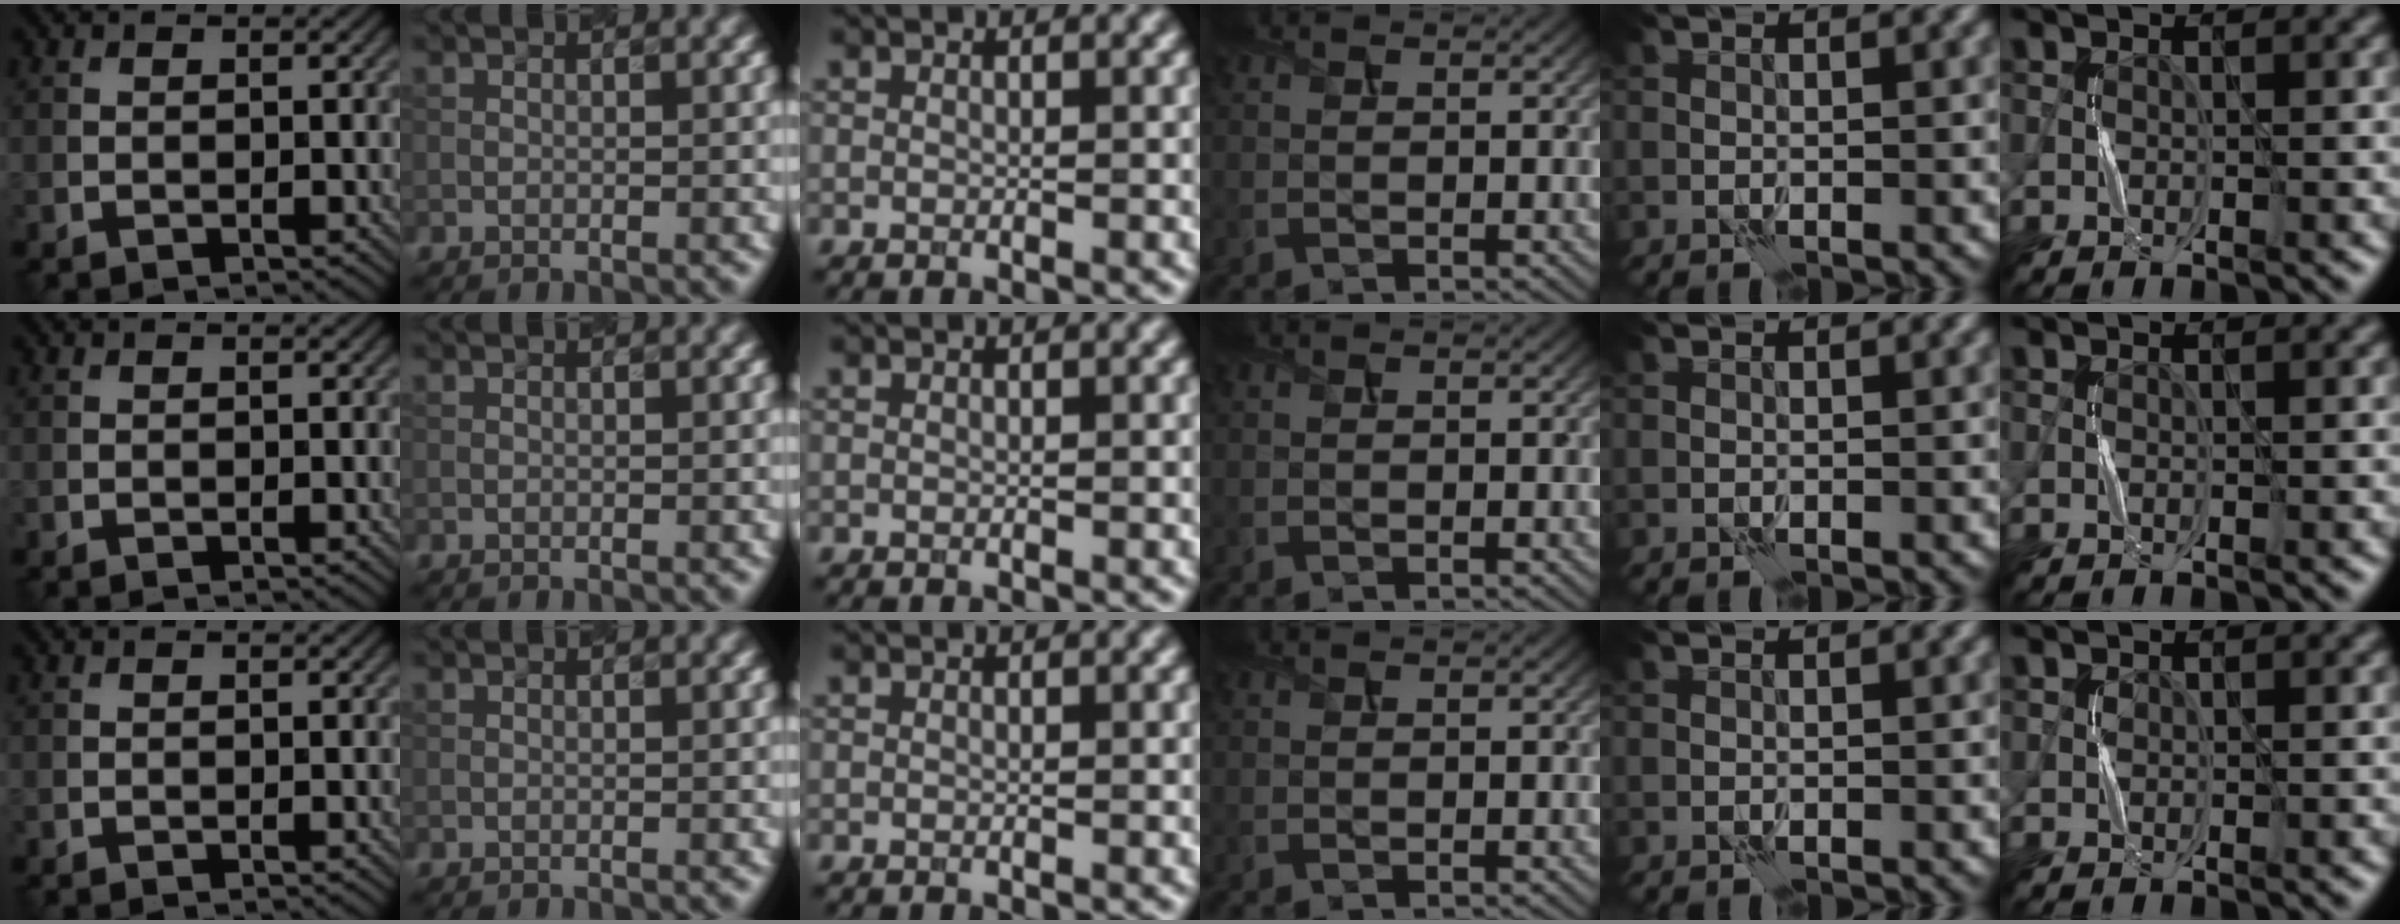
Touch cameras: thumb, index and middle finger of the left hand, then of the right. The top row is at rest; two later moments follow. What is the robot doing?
{"motion": "press", "object": "button"}